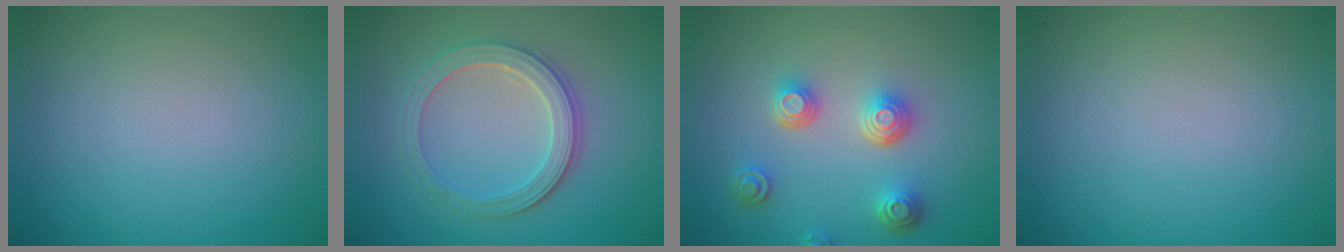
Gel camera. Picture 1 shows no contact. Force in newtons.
{"total": 3.9, "press": 3.4, "slide": 1.9}
{"total": 3.9, "press": 3.2, "slide": 2.2}
{"total": 0.0}